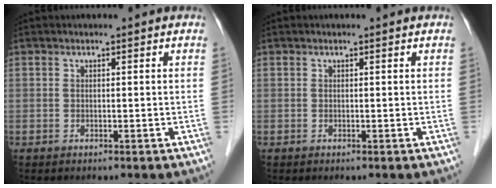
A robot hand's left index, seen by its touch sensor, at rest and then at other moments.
{"total": 0.0}